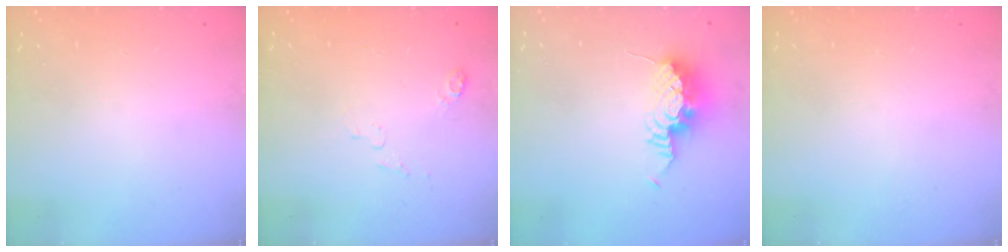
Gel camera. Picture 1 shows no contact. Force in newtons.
{"total": 4.1, "press": 4.0, "slide": 0.8}
{"total": 10.9, "press": 10.7, "slide": 2.3}
{"total": 0.0}